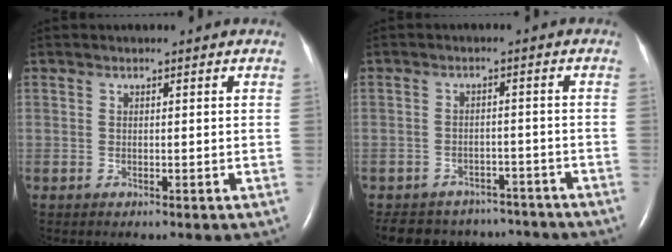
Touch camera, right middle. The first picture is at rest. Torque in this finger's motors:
{"motor_torque": [0.05, -0.20, 0.06, 0.04]}